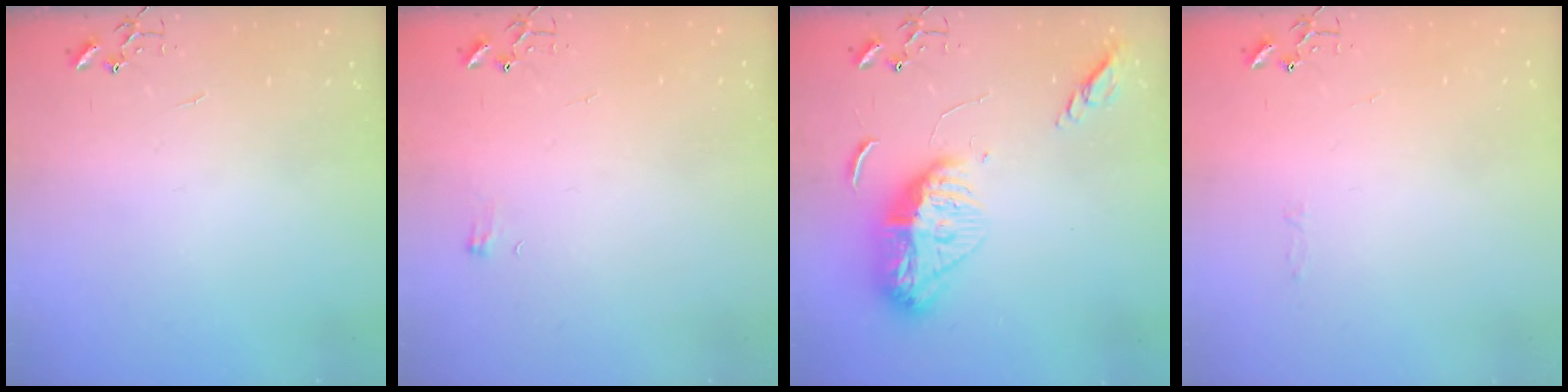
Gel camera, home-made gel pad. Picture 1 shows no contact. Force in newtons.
{"total": 4.7, "press": 4.7, "slide": 0.5}
{"total": 15.6, "press": 15.5, "slide": 1.6}
{"total": 2.8, "press": 2.8, "slide": 0.4}